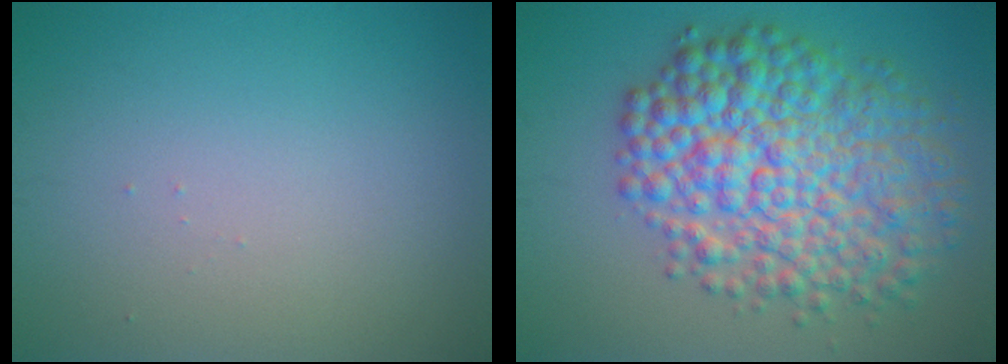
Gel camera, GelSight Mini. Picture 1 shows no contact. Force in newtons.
{"total": 10.0, "press": 10.0, "slide": 0.1}